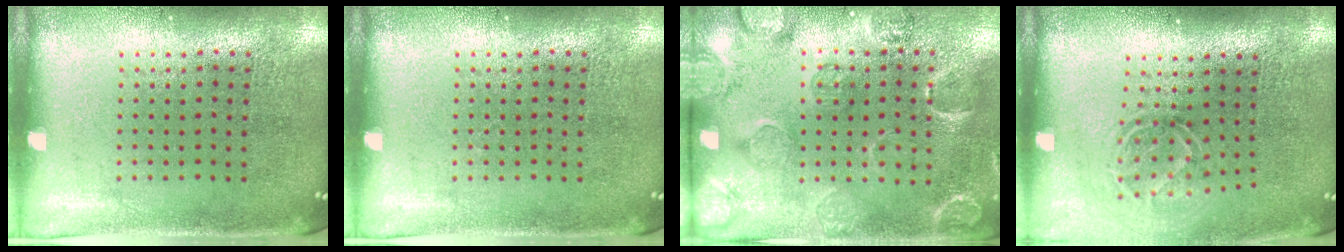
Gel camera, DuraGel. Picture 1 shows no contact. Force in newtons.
{"total": 0.0}
{"total": 2.8, "press": 1.9, "slide": 2.1}
{"total": 1.6, "press": 1.2, "slide": 1.1}